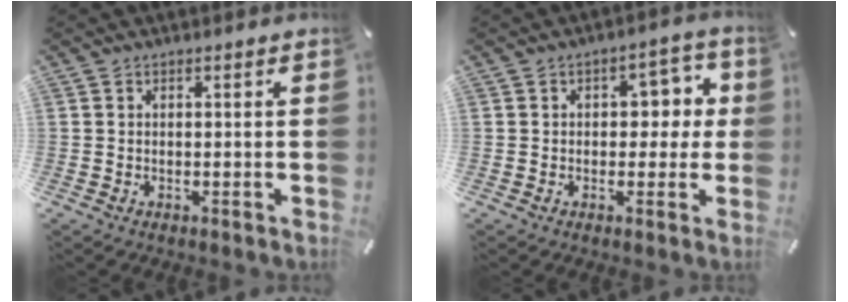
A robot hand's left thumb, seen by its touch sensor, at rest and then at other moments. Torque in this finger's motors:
{"motor_torque": [-0.13, 0.27, 0.17, 0.00, 0.01]}